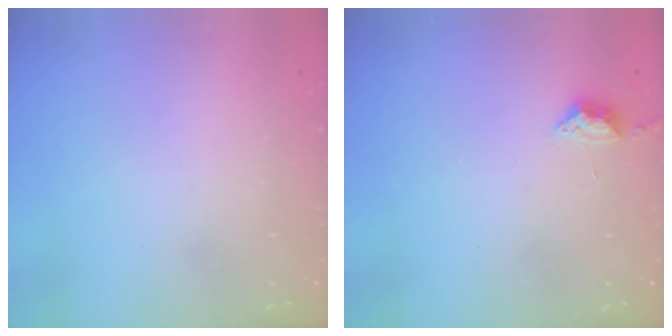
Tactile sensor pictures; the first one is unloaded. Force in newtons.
{"total": 3.9, "press": 3.9, "slide": 0.5}